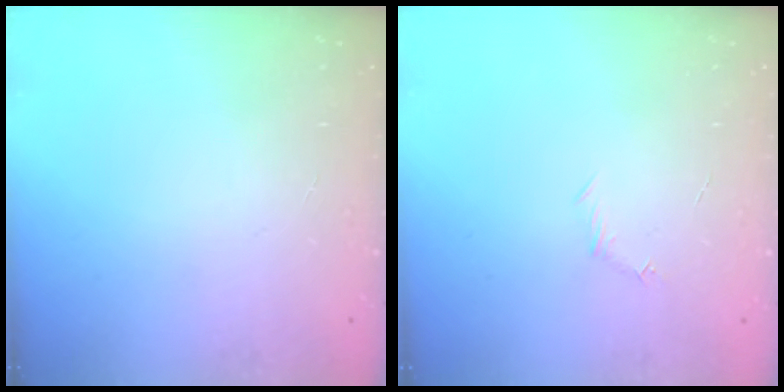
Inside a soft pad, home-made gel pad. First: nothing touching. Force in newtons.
{"total": 3.9, "press": 3.7, "slide": 1.0}